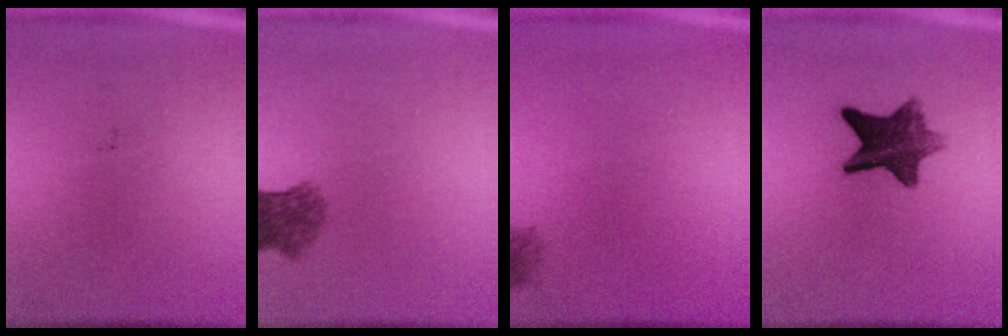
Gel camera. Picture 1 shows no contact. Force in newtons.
{"total": 5.2}
{"total": 1.5}
{"total": 9.6}